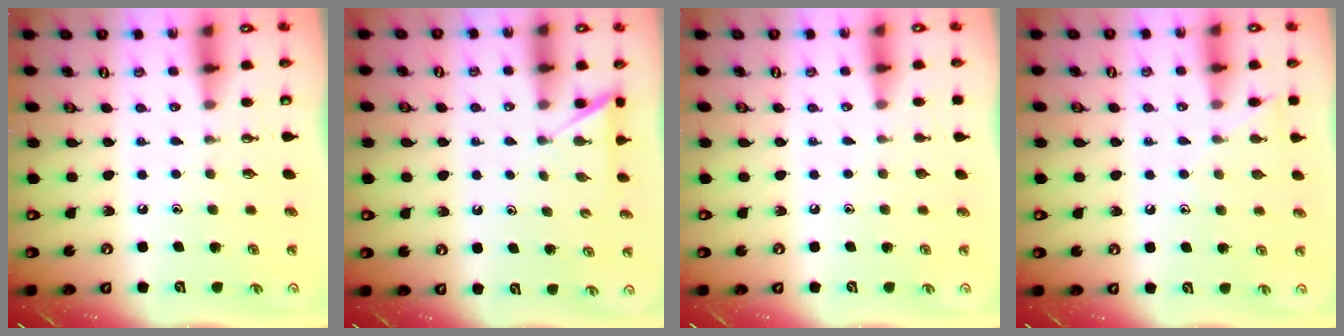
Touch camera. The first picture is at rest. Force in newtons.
{"total": 2.7, "press": 2.7, "slide": 0.2}
{"total": 0.0}
{"total": 5.6, "press": 5.6, "slide": 0.6}